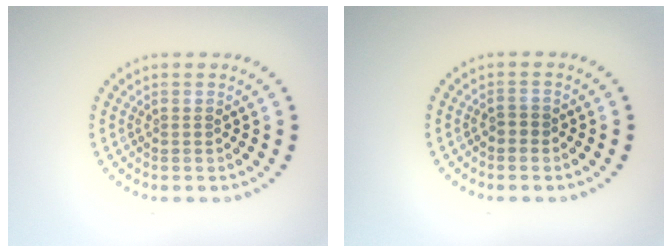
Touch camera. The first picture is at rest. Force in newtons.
{"total": 0.9, "press": 0.9, "slide": 0.2}